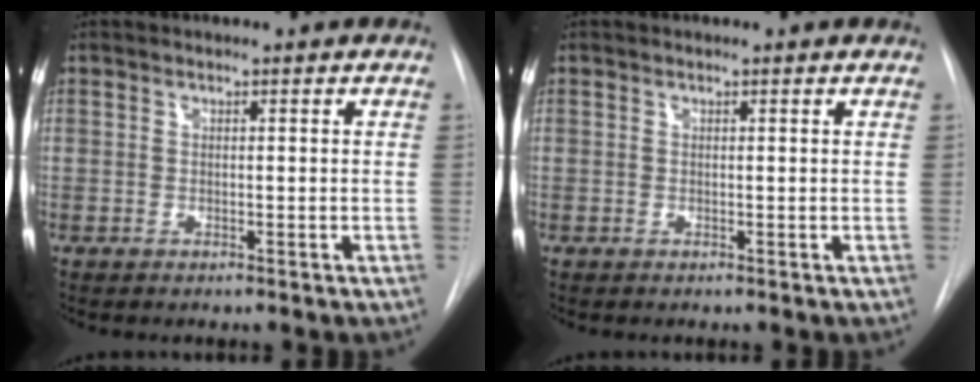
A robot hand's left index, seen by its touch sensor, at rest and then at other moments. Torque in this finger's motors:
{"motor_torque": [0.27, 0.01, -0.01, -0.01]}